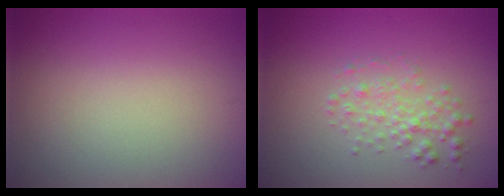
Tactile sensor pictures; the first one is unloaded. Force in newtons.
{"total": 2.2, "press": 2.2, "slide": 0.0}